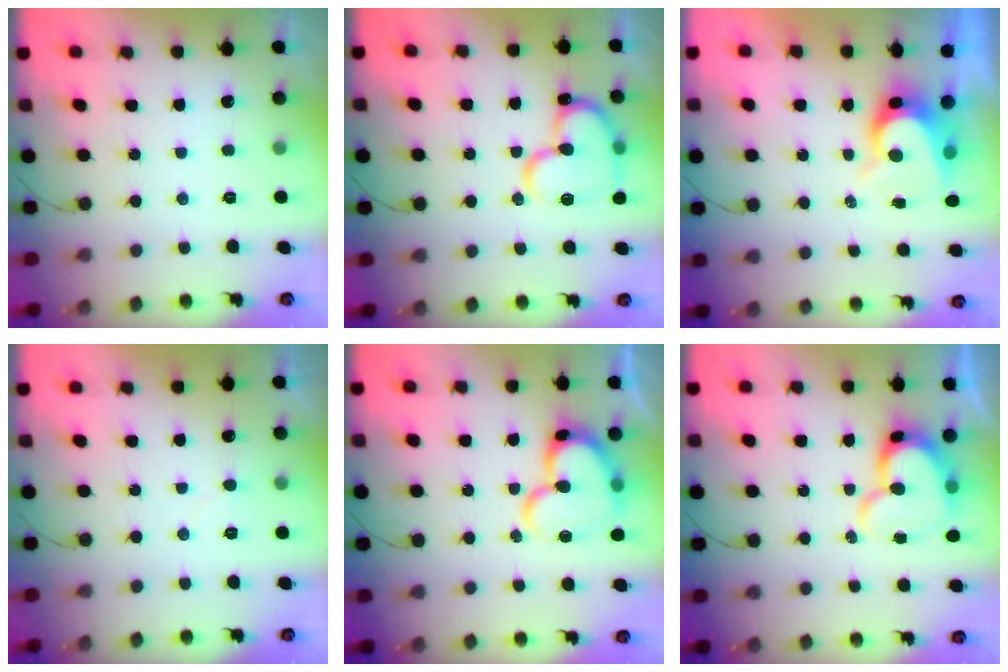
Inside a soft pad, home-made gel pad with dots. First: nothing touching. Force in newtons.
{"total": 18.5, "press": 18.3, "slide": 2.5}
{"total": 8.3, "press": 8.3, "slide": 0.7}
{"total": 4.7, "press": 4.7, "slide": 0.3}
{"total": 17.2, "press": 17.1, "slide": 1.9}
{"total": 14.5, "press": 14.4, "slide": 1.3}